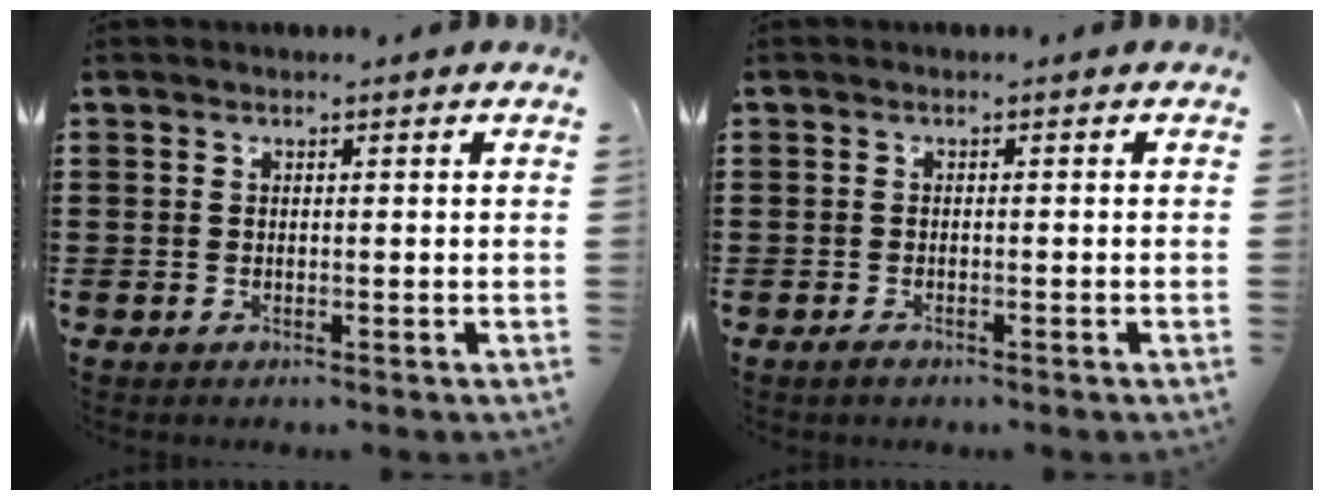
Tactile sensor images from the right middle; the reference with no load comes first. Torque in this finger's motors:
{"motor_torque": [1.00, -0.42, 0.15, 0.12]}